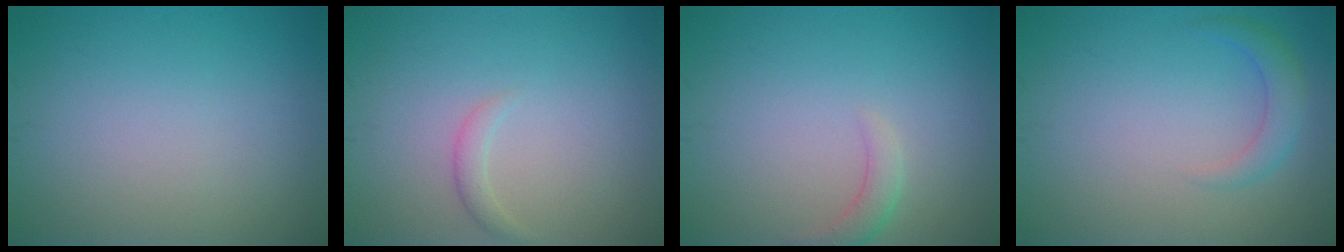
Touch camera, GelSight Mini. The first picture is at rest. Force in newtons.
{"total": 1.1, "press": 1.1, "slide": 0.1}
{"total": 1.6, "press": 1.6, "slide": 0.3}
{"total": 2.0, "press": 2.0, "slide": 0.2}